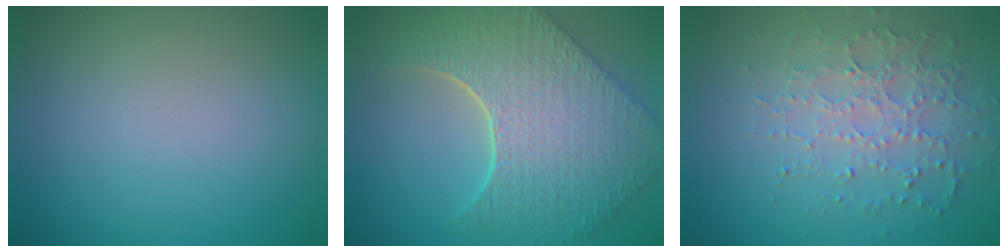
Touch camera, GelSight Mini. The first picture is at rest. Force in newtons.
{"total": 9.7, "press": 7.0, "slide": 6.7}
{"total": 3.4, "press": 3.2, "slide": 1.2}